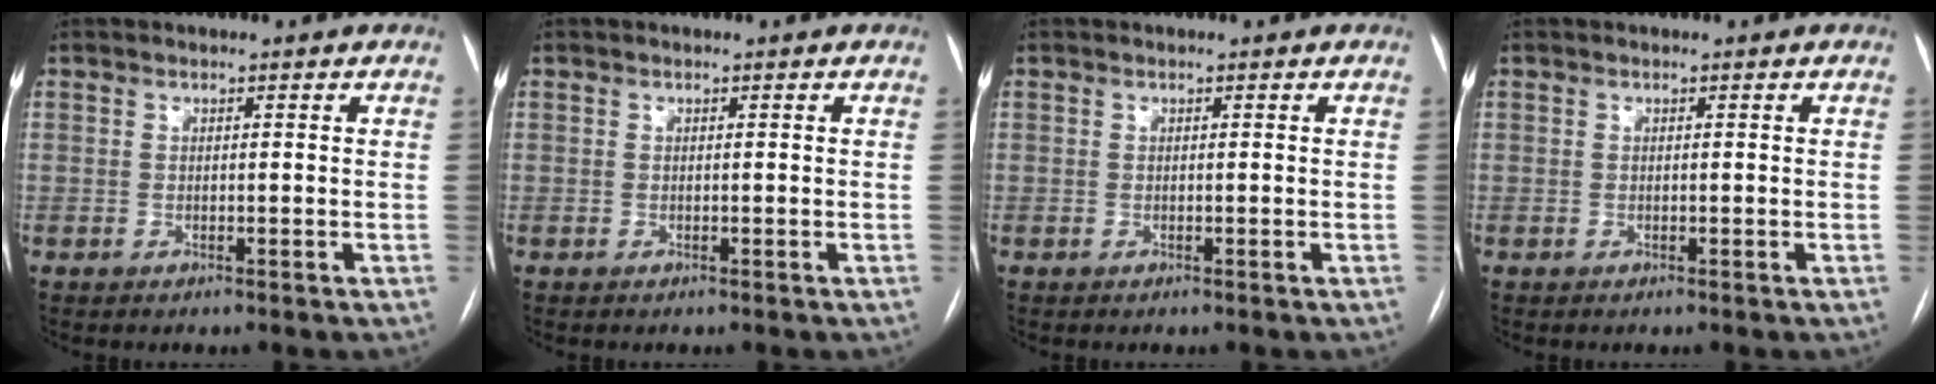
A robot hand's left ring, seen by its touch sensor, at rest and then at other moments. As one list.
[{"total": 0.0}, {"total": 0.0}, {"total": 0.0}]